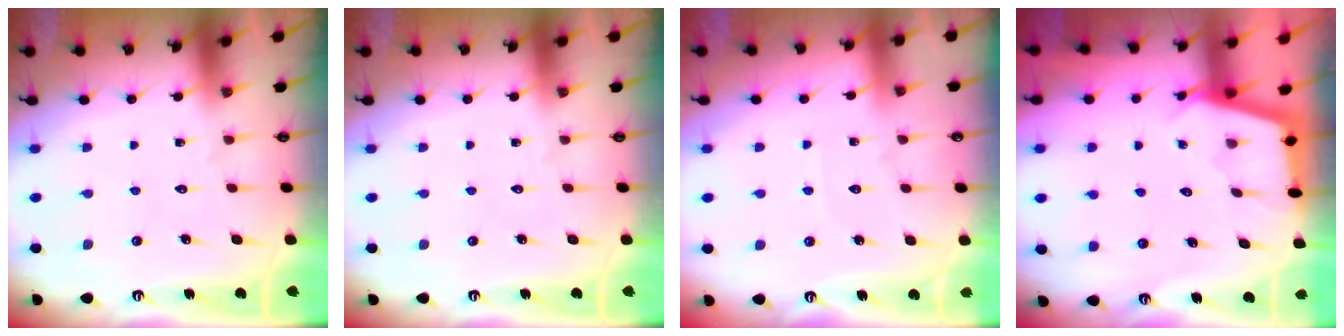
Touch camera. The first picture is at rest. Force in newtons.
{"total": 0.0}
{"total": 2.0, "press": 2.0, "slide": 0.3}
{"total": 2.4, "press": 2.4, "slide": 0.1}